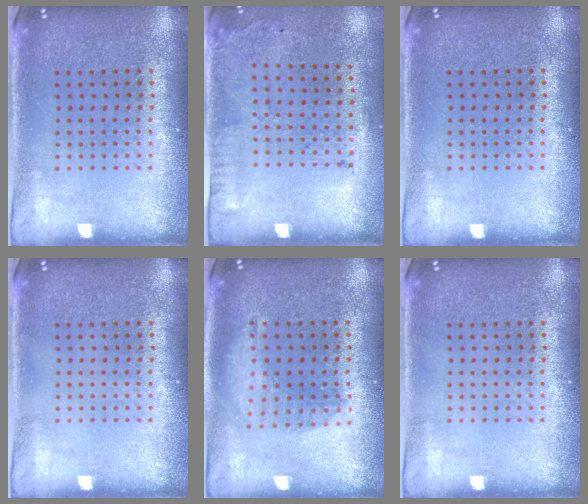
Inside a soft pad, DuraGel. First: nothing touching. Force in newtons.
{"total": 1.7, "press": 1.1, "slide": 1.3}
{"total": 0.0}
{"total": 0.0}
{"total": 1.4, "press": 1.4, "slide": 0.3}
{"total": 0.0}